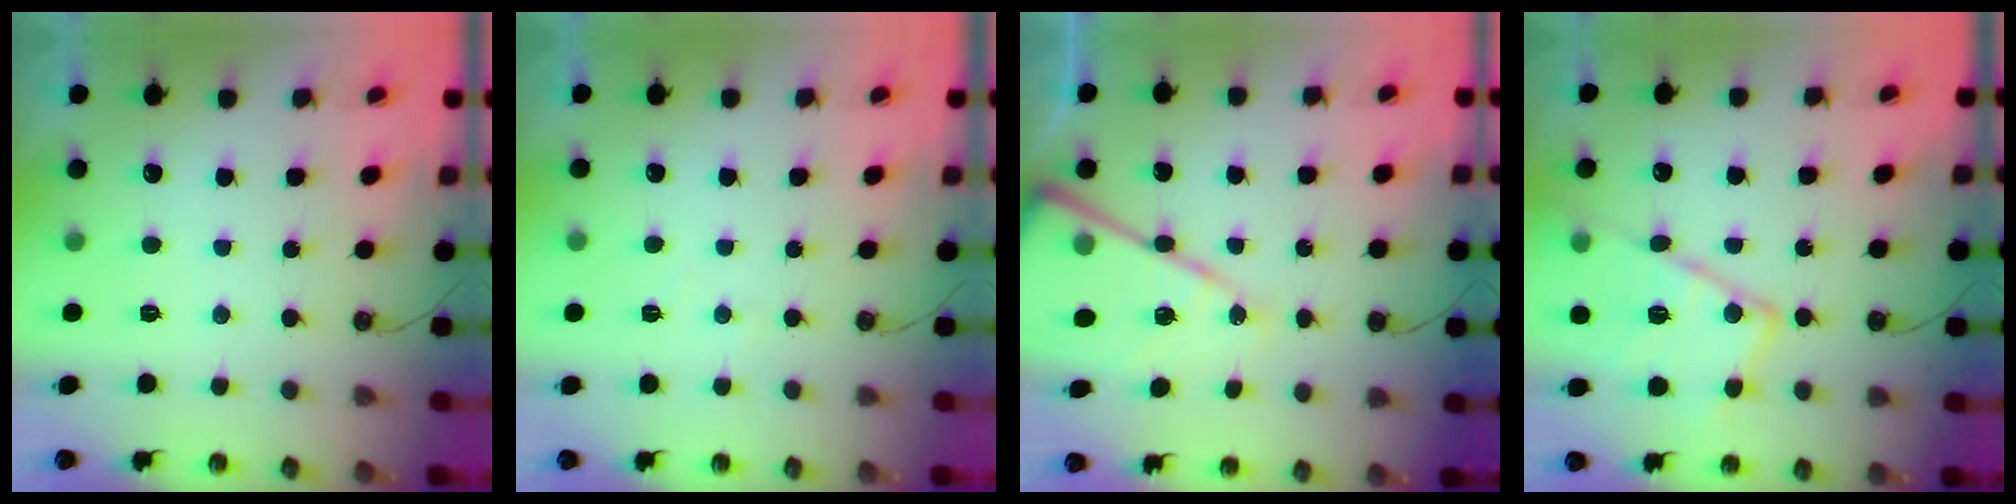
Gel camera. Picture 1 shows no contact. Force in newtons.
{"total": 2.7, "press": 2.7, "slide": 0.4}
{"total": 18.5, "press": 18.4, "slide": 1.8}
{"total": 16.8, "press": 16.8, "slide": 0.5}